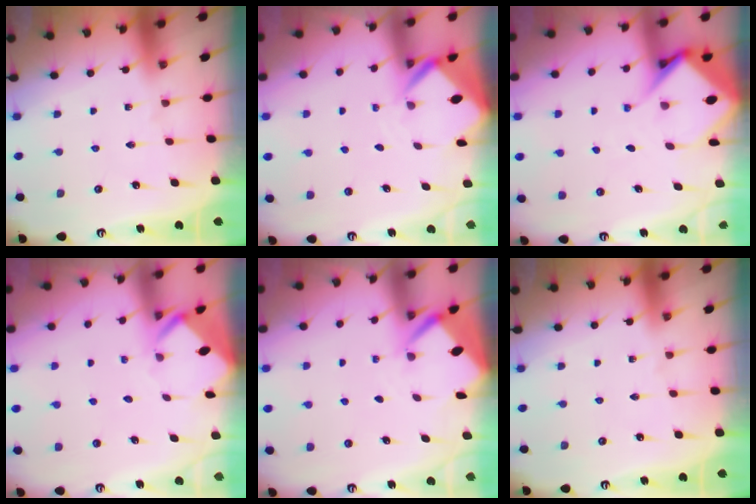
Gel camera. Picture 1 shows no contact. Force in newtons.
{"total": 3.0, "press": 3.0, "slide": 0.2}
{"total": 7.4, "press": 7.3, "slide": 0.8}
{"total": 3.1, "press": 3.1, "slide": 0.1}
{"total": 2.7, "press": 2.7, "slide": 0.3}
{"total": 0.0}